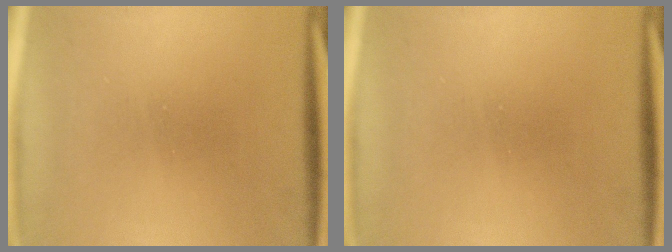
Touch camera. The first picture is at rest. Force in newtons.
{"total": 0.0}